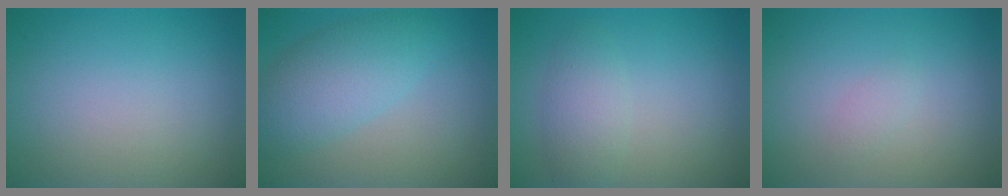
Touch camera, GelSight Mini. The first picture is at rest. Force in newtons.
{"total": 5.0, "press": 5.0, "slide": 0.2}
{"total": 2.4, "press": 2.4, "slide": 0.1}
{"total": 0.7, "press": 0.7, "slide": 0.1}